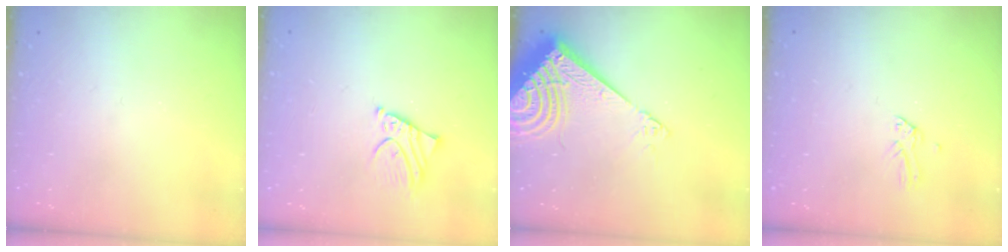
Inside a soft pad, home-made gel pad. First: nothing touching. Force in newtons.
{"total": 2.9, "press": 2.8, "slide": 0.3}
{"total": 13.4, "press": 13.3, "slide": 1.8}
{"total": 0.0}